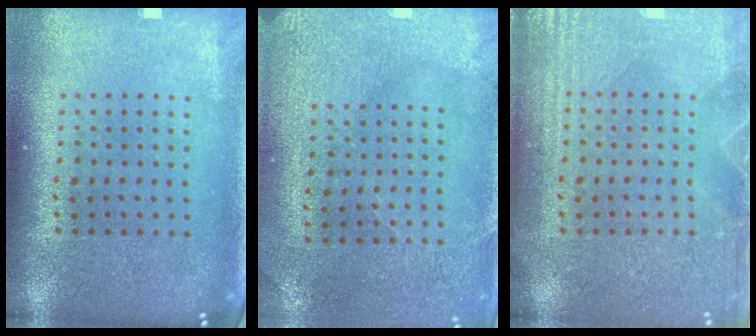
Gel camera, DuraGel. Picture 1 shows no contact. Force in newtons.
{"total": 2.9, "press": 2.7, "slide": 1.1}
{"total": 3.4, "press": 3.4, "slide": 0.5}